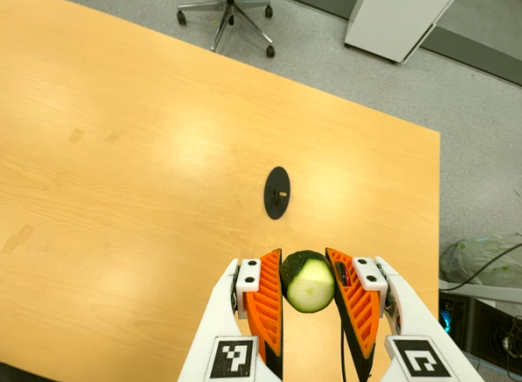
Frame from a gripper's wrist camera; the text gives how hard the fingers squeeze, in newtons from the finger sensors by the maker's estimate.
{"total": 9.5, "left": 8.9, "right": 10.2}